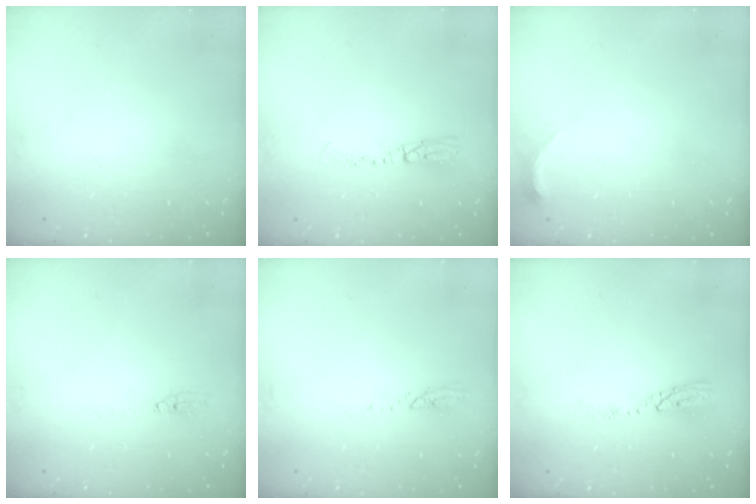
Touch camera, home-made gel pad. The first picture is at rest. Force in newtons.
{"total": 6.9, "press": 6.7, "slide": 1.8}
{"total": 3.5, "press": 3.4, "slide": 0.7}
{"total": 2.0, "press": 2.0, "slide": 0.2}
{"total": 2.4, "press": 2.4, "slide": 0.3}
{"total": 5.2, "press": 5.2, "slide": 0.3}